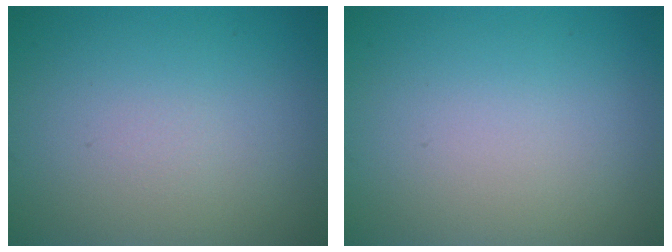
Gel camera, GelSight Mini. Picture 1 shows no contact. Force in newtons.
{"total": 0.0}